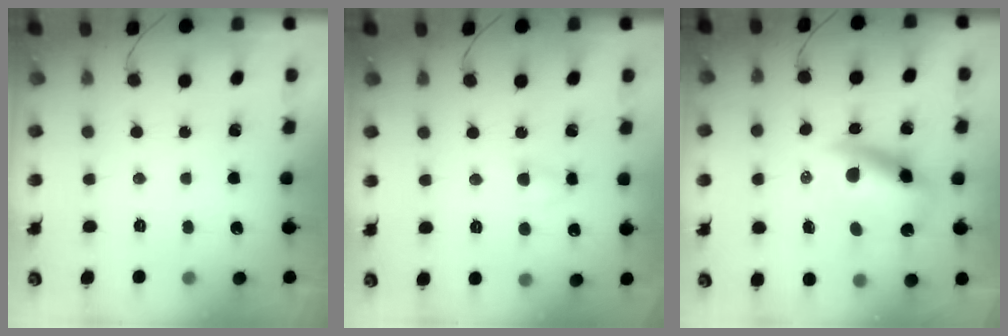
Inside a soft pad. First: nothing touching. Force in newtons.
{"total": 3.6, "press": 3.4, "slide": 1.1}
{"total": 10.9, "press": 10.7, "slide": 2.2}